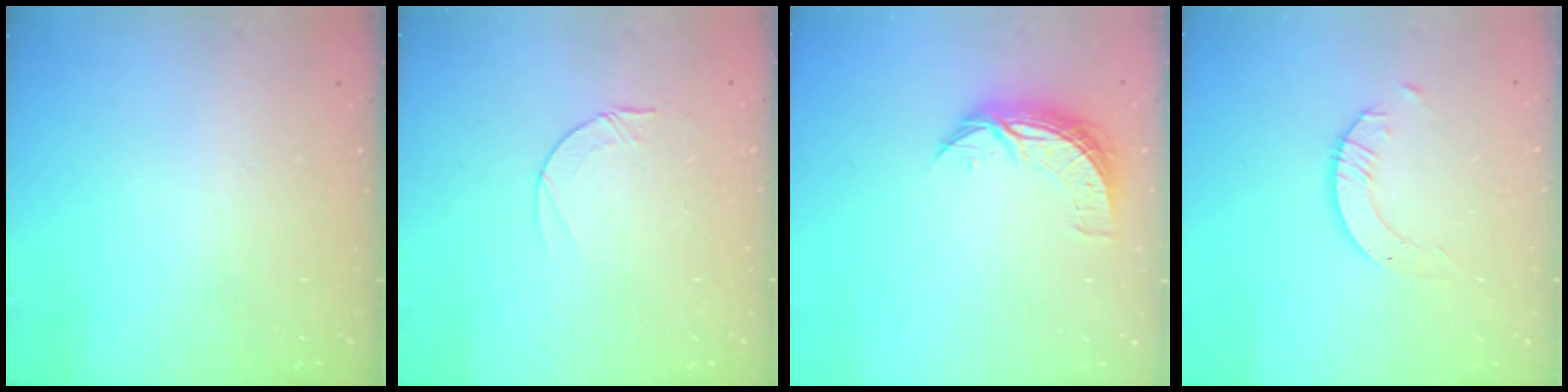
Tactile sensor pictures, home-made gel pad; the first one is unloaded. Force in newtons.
{"total": 3.9, "press": 3.9, "slide": 0.4}
{"total": 7.9, "press": 7.9, "slide": 0.1}
{"total": 2.7, "press": 2.7, "slide": 0.2}